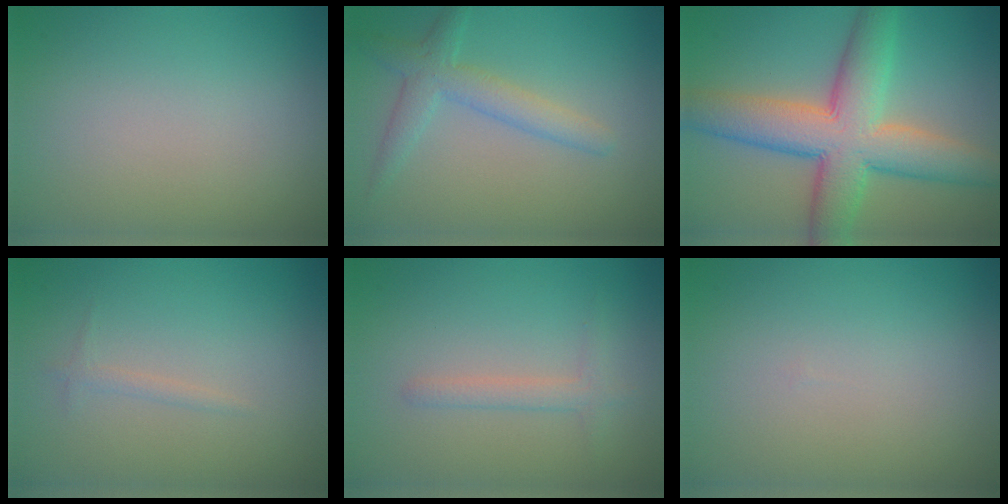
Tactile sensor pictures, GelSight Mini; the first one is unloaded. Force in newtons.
{"total": 2.1, "press": 2.1, "slide": 0.1}
{"total": 9.6, "press": 9.6, "slide": 0.4}
{"total": 0.7, "press": 0.7, "slide": 0.1}
{"total": 1.5, "press": 1.5, "slide": 0.0}
{"total": 0.0}